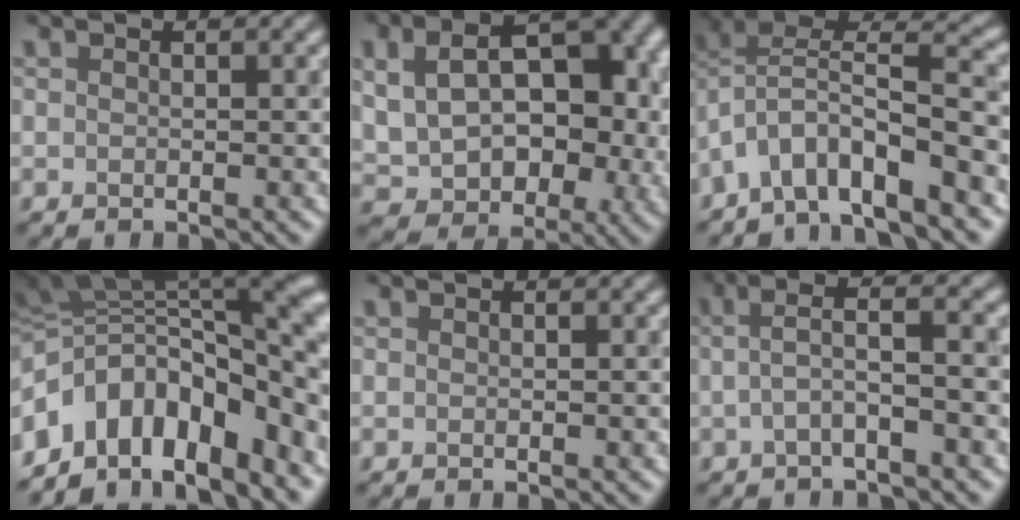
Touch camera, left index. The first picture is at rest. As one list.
[{"total": 10.8, "force": [-0.6, 7.5, 7.6], "torque": [-0.124, -0.018, 0.050]}, {"total": 7.1, "force": [-5.0, 1.3, 4.8], "torque": [-0.094, 0.005, -0.059]}, {"total": 13.5, "force": [-5.0, 7.3, 10.3], "torque": [-0.180, -0.003, -0.035]}, {"total": 0.8, "force": [-0.4, -0.5, -0.5], "torque": [0.004, -0.008, 0.002]}, {"total": 2.1, "force": [-1.1, -1.0, 1.5], "torque": [-0.056, -0.002, 0.019]}]